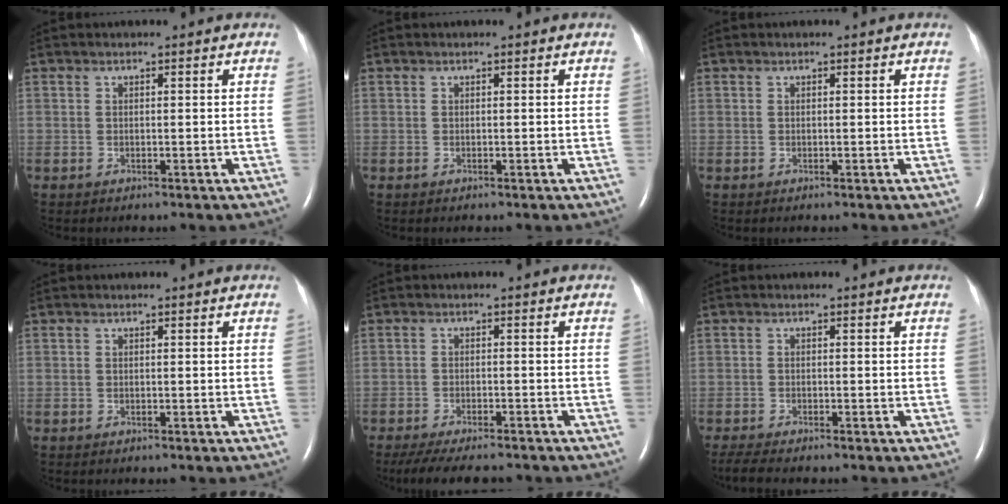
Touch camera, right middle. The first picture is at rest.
{"total": 0.0}
{"total": 0.0}
{"total": 0.0}
{"total": 10.8, "force": [-9.3, 2.1, 5.0], "torque": [-0.079, -0.017, -0.132]}
{"total": 3.5, "force": [-3.0, 0.3, 1.7], "torque": [-0.037, -0.011, -0.050]}